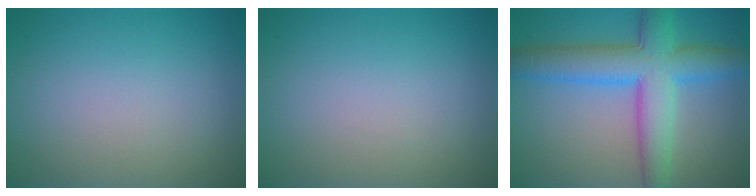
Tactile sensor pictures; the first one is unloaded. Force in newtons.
{"total": 0.0}
{"total": 8.1, "press": 8.1, "slide": 0.2}